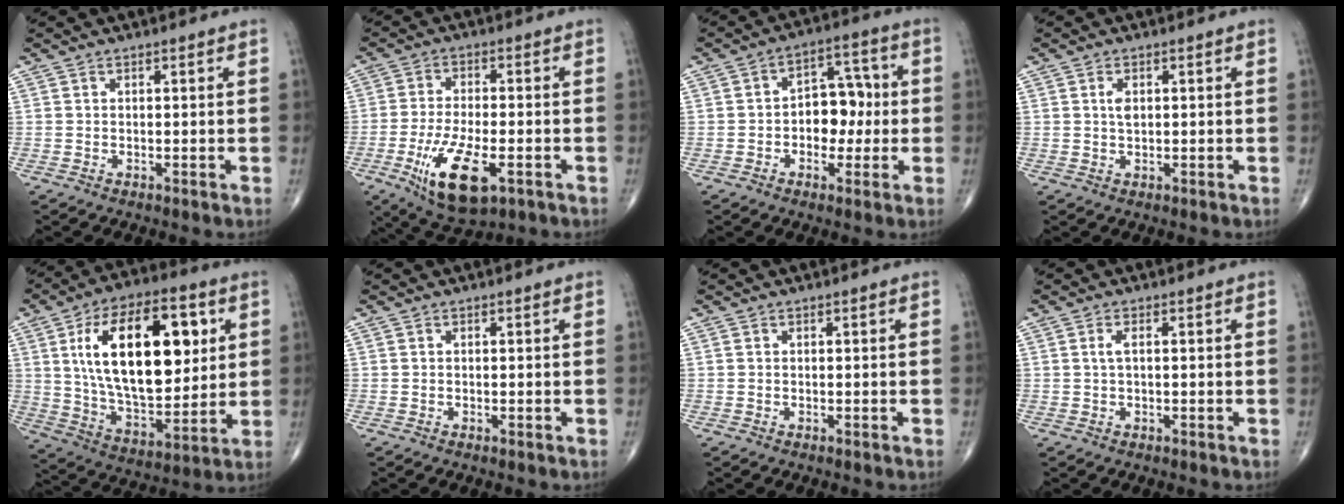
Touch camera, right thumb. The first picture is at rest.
{"total": 13.2, "force": [-5.1, 5.2, 11.0], "torque": [-0.203, -0.001, -0.080]}
{"total": 9.2, "force": [-0.6, 6.3, 6.6], "torque": [-0.055, 0.029, -0.015]}
{"total": 2.0, "force": [0.5, 1.1, 1.6], "torque": [-0.028, -0.002, 0.010]}
{"total": 26.0, "force": [6.6, 13.0, 21.5], "torque": [-0.329, -0.020, 0.110]}
{"total": 0.0}
{"total": 0.0}
{"total": 1.5, "force": [0.2, 0.5, 1.4], "torque": [-0.035, 0.002, 0.005]}